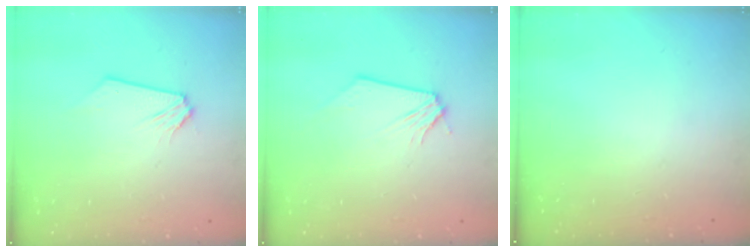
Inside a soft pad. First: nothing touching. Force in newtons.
{"total": 0.0}
{"total": 0.0}